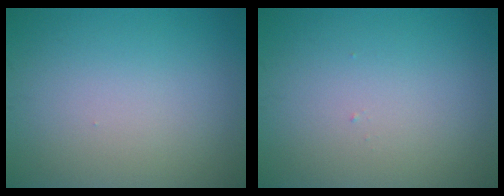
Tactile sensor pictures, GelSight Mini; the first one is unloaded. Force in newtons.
{"total": 0.0}